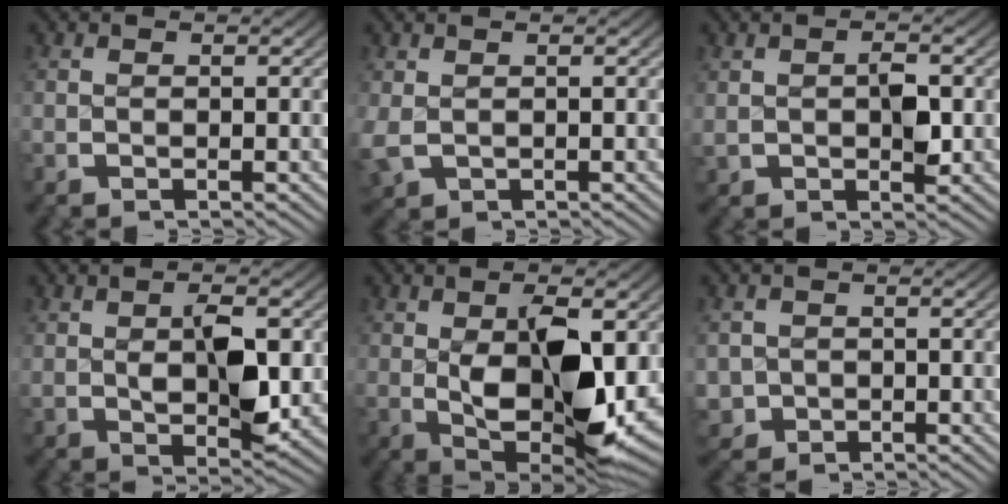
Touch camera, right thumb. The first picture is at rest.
{"total": 1.7, "force": [0.1, 1.4, 0.9], "torque": [-0.037, -0.010, 0.014]}
{"total": 2.5, "force": [0.4, 1.6, 2.0], "torque": [-0.036, -0.003, 0.016]}
{"total": 5.2, "force": [0.5, 2.3, 4.6], "torque": [-0.071, -0.009, 0.019]}
{"total": 12.5, "force": [-1.1, 6.5, 10.7], "torque": [-0.191, -0.043, 0.011]}
{"total": 3.9, "force": [-1.1, 3.5, 1.3], "torque": [-0.039, -0.028, -0.005]}